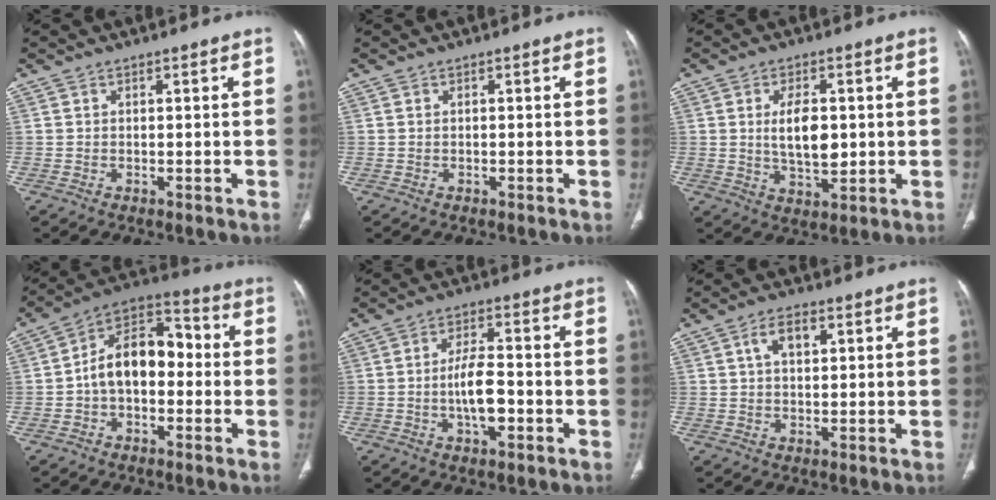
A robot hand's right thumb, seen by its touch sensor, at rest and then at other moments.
{"total": 0.0}
{"total": 8.0, "force": [0.8, 4.2, 6.8], "torque": [-0.108, -0.012, 0.019]}
{"total": 13.4, "force": [-1.0, 8.6, 10.2], "torque": [-0.141, 0.046, -0.031]}
{"total": 7.5, "force": [-1.8, 3.2, 6.5], "torque": [-0.114, 0.015, -0.032]}
{"total": 4.9, "force": [1.7, 2.6, 3.8], "torque": [-0.061, 0.005, 0.029]}